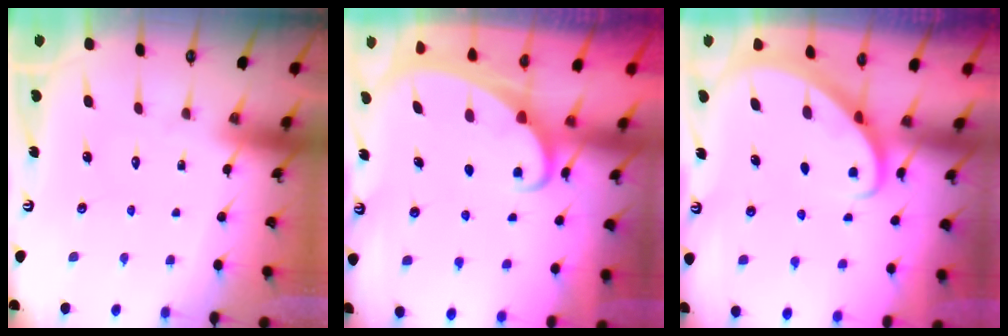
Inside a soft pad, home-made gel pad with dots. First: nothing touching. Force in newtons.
{"total": 2.1, "press": 2.1, "slide": 0.3}
{"total": 2.7, "press": 2.7, "slide": 0.2}